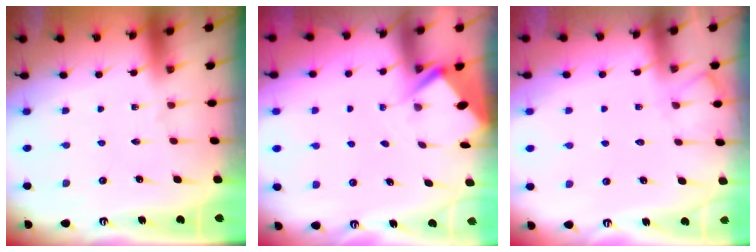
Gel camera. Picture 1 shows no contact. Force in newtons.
{"total": 2.9, "press": 2.9, "slide": 0.3}
{"total": 5.3, "press": 5.2, "slide": 0.6}